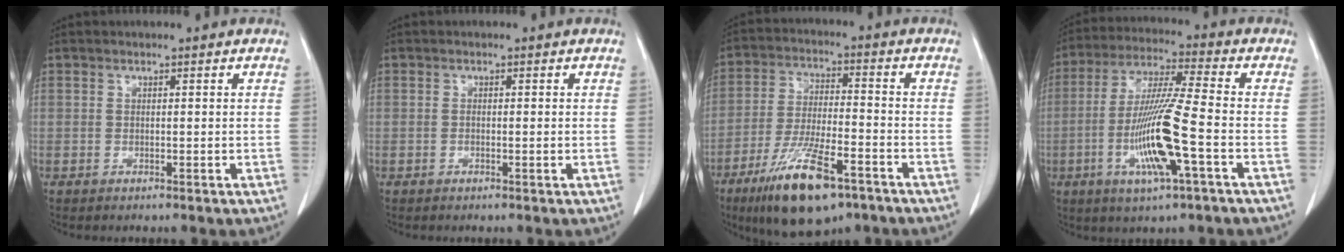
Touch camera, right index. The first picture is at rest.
{"total": 1.0, "force": [-0.2, 0.2, 0.9], "torque": [-0.017, -0.001, -0.001]}
{"total": 14.3, "force": [-8.7, 3.5, 10.8], "torque": [-0.204, -0.023, -0.147]}
{"total": 13.6, "force": [-3.9, 0.2, 13.0], "torque": [-0.263, -0.013, -0.078]}